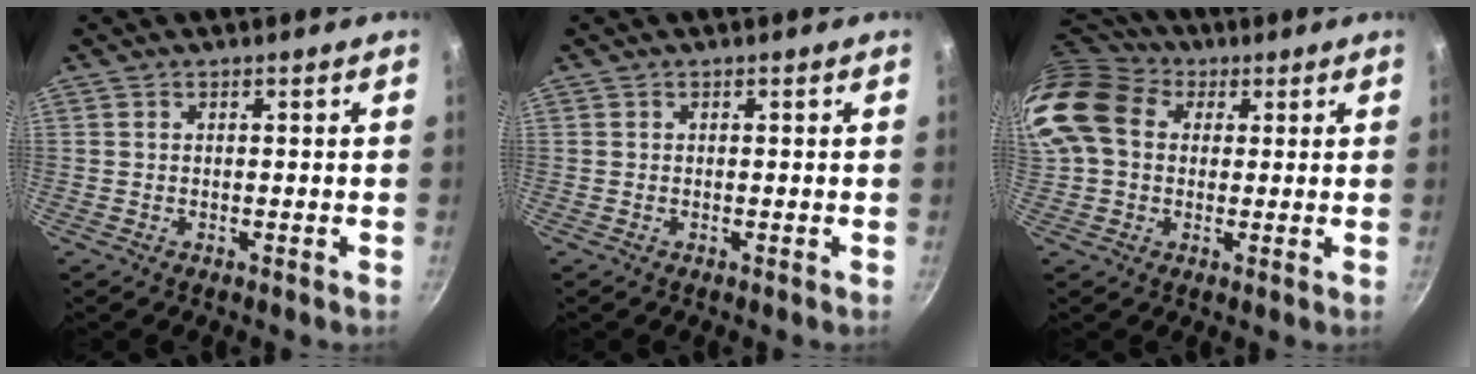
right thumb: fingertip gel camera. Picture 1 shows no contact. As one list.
[{"total": 0.0}, {"total": 16.6, "force": [4.3, 12.8, 9.7], "torque": [-0.199, 0.028, 0.066]}]